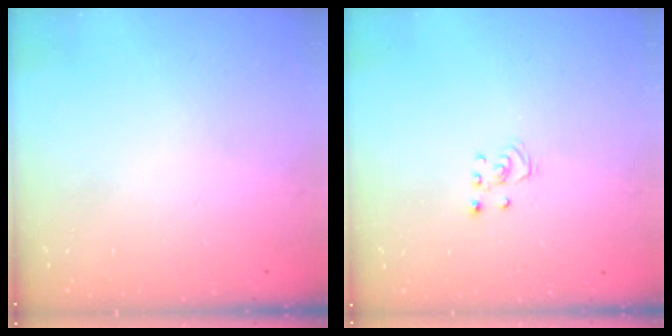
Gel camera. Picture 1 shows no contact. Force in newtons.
{"total": 2.5, "press": 2.5, "slide": 0.2}